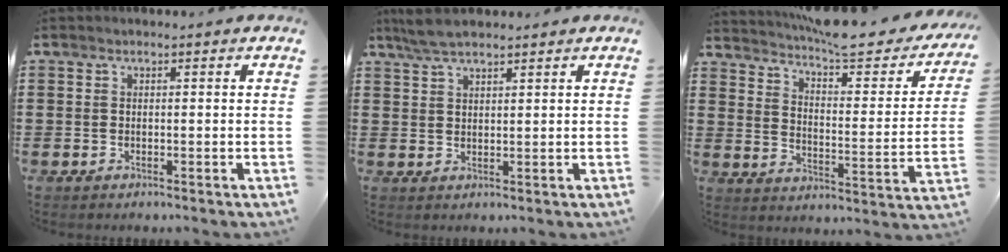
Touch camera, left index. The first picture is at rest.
{"total": 4.0, "force": [3.1, 1.1, 2.2], "torque": [-0.050, 0.003, 0.059]}
{"total": 6.8, "force": [6.3, 0.2, 2.6], "torque": [-0.075, -0.044, 0.103]}